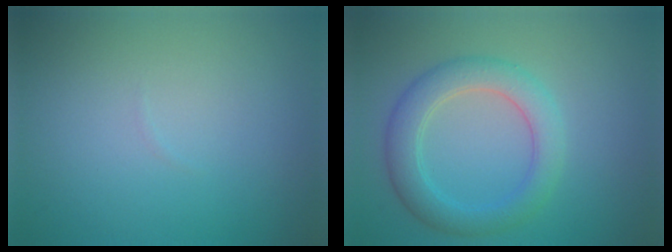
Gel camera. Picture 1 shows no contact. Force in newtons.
{"total": 4.2, "press": 4.2, "slide": 0.2}